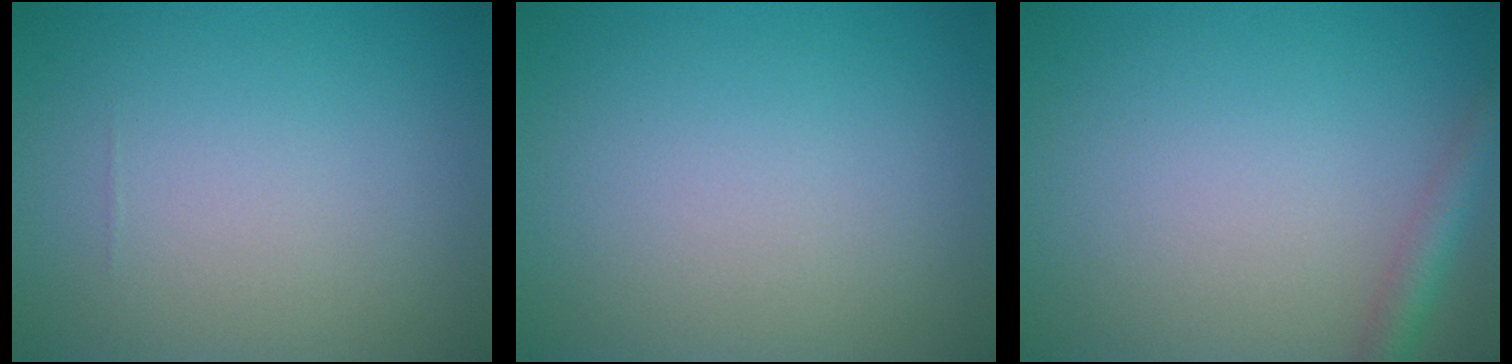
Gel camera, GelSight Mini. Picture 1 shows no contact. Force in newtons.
{"total": 0.0}
{"total": 2.3, "press": 2.3, "slide": 0.1}